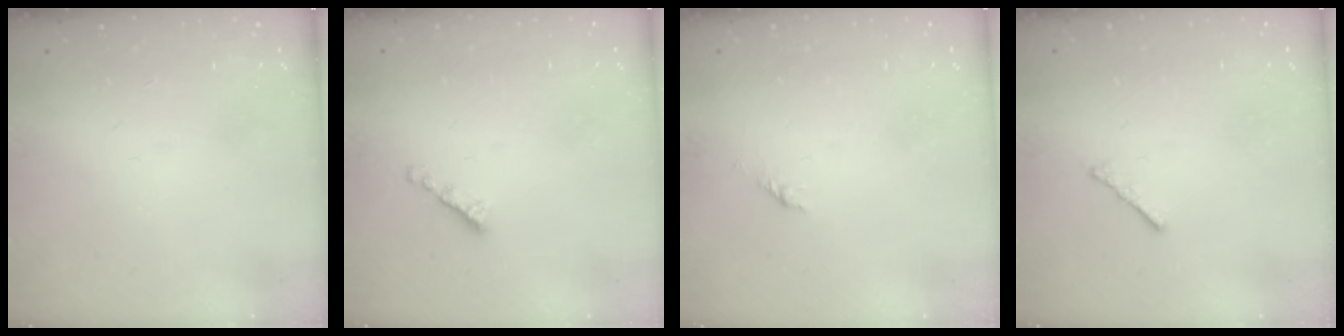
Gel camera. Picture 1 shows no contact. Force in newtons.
{"total": 2.7, "press": 2.6, "slide": 0.8}
{"total": 1.5, "press": 1.4, "slide": 0.5}
{"total": 1.7, "press": 1.6, "slide": 0.5}